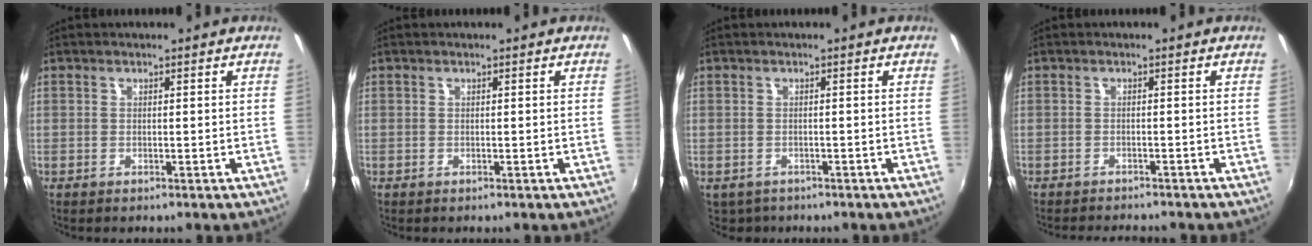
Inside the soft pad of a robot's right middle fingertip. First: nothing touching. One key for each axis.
{"total": 0.0}
{"total": 1.8, "fx": -1.1, "fy": 1.4, "fz": 0.3, "tx": -0.011, "ty": -0.006, "tz": -0.015}
{"total": 4.6, "fx": -4.3, "fy": 0.6, "fz": 1.4, "tx": -0.039, "ty": -0.016, "tz": -0.067}